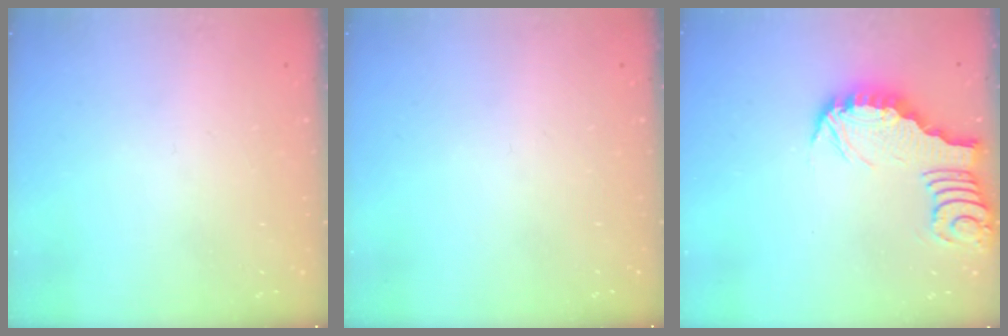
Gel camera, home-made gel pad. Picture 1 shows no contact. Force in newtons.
{"total": 0.0}
{"total": 2.9, "press": 2.9, "slide": 0.3}